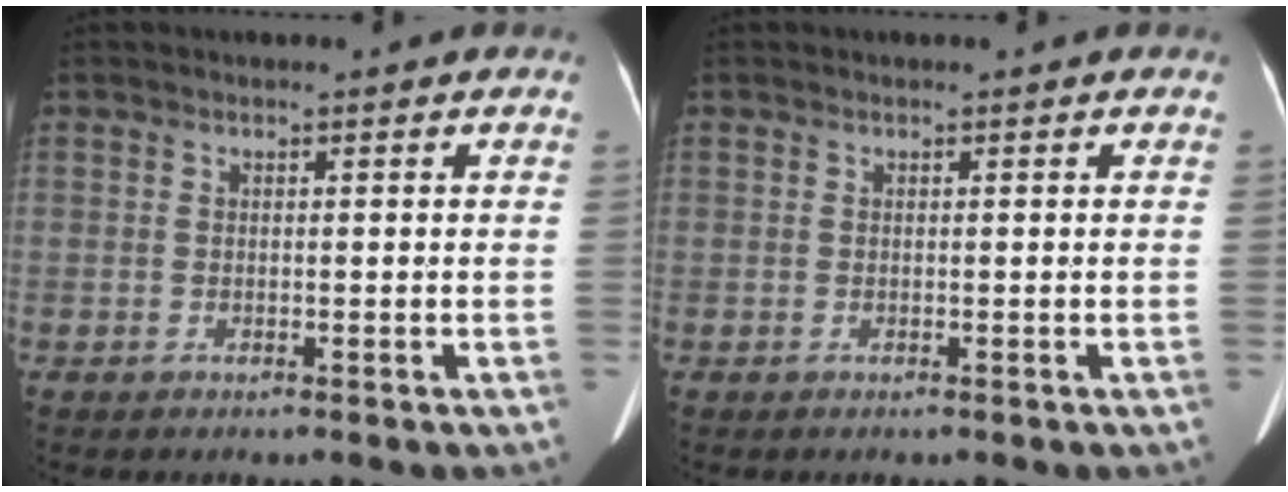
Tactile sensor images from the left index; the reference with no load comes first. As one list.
[{"total": 0.0}]